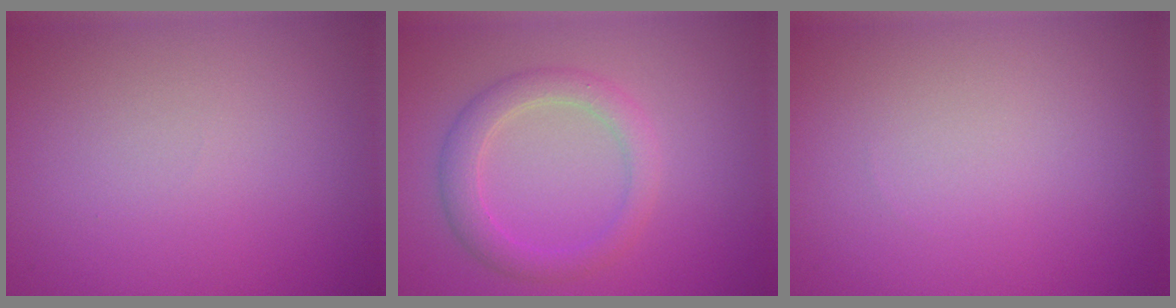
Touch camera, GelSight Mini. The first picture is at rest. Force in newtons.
{"total": 2.9, "press": 2.9, "slide": 0.2}
{"total": 0.0}